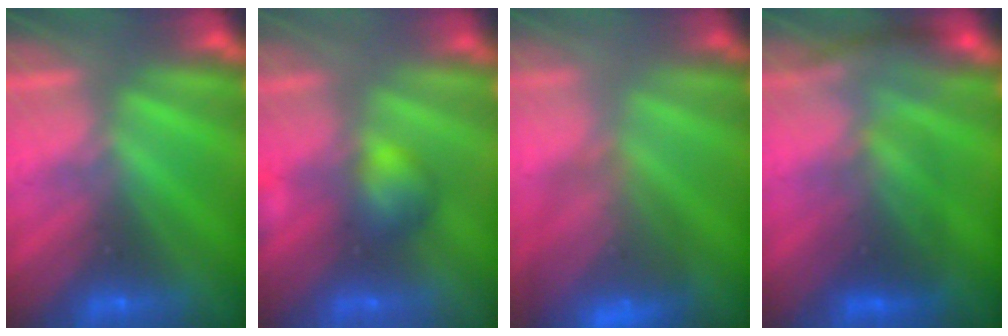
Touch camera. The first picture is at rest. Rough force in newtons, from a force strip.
{"total": 2.9}
{"total": 9.0}
{"total": 2.8}